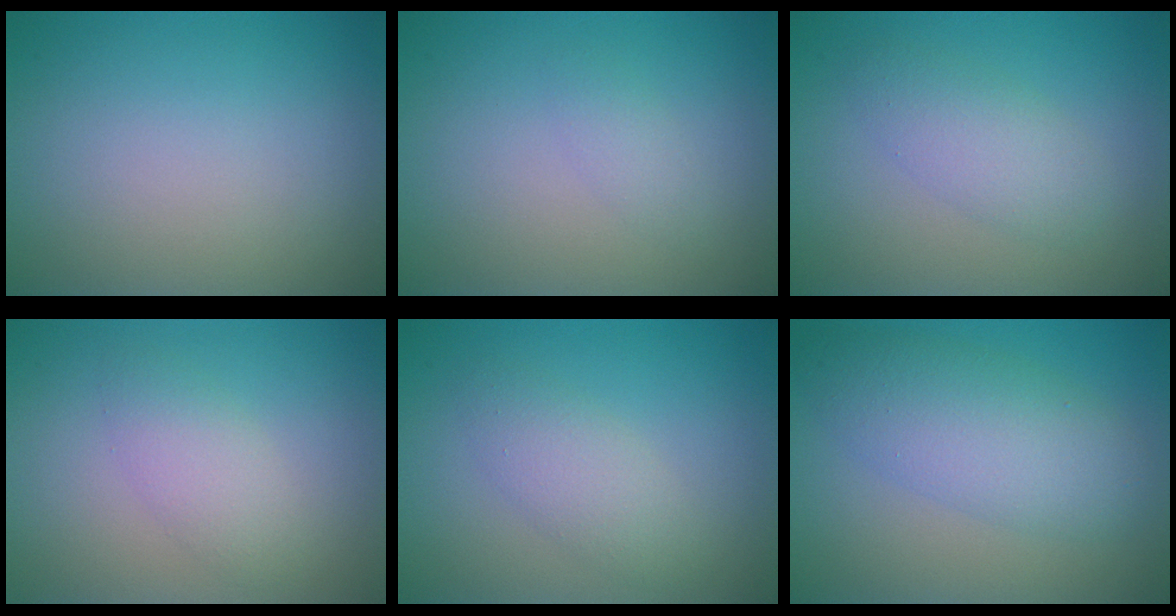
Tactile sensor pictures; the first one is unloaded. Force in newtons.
{"total": 1.1, "press": 1.1, "slide": 0.0}
{"total": 2.9, "press": 2.9, "slide": 0.1}
{"total": 2.4, "press": 2.4, "slide": 0.2}
{"total": 2.7, "press": 2.7, "slide": 0.2}
{"total": 5.6, "press": 5.6, "slide": 0.2}